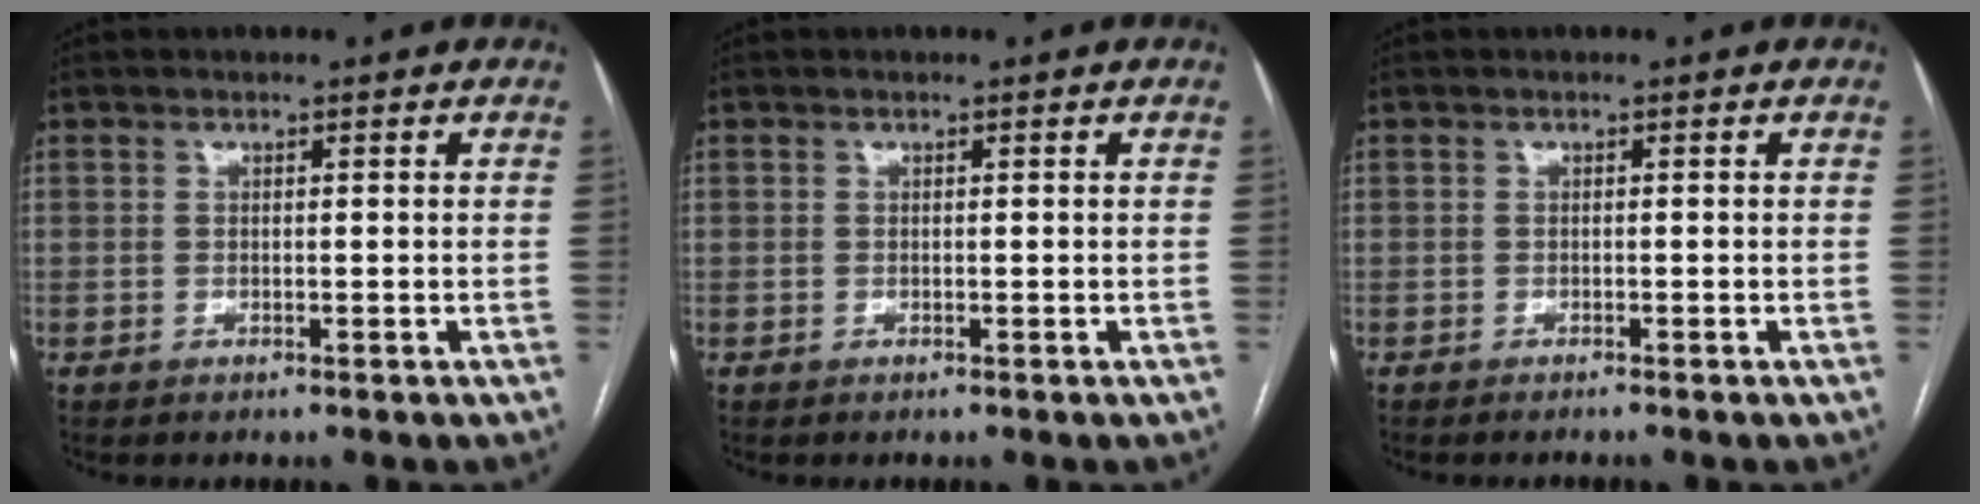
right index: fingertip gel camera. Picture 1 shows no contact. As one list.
[{"total": 0.0}, {"total": 1.0, "force": [-0.9, -0.2, 0.3], "torque": [-0.004, -0.001, -0.013]}]